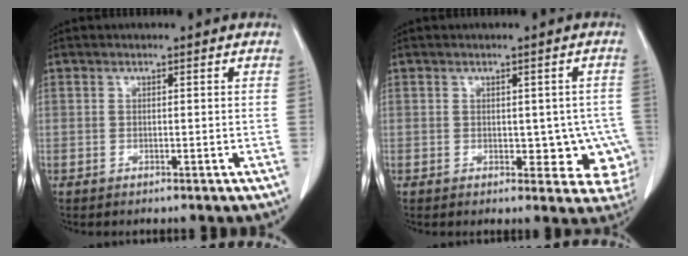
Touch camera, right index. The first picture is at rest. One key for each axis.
{"total": 7.2, "fx": -1.4, "fy": 4.5, "fz": 5.4, "tx": -0.036, "ty": 0.013, "tz": -0.010}